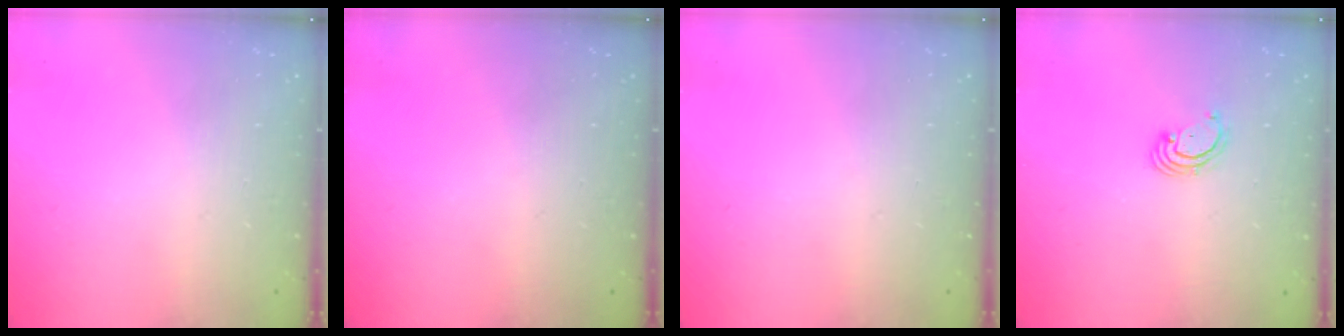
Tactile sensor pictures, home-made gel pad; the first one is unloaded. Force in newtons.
{"total": 0.0}
{"total": 0.0}
{"total": 2.6, "press": 2.6, "slide": 0.3}